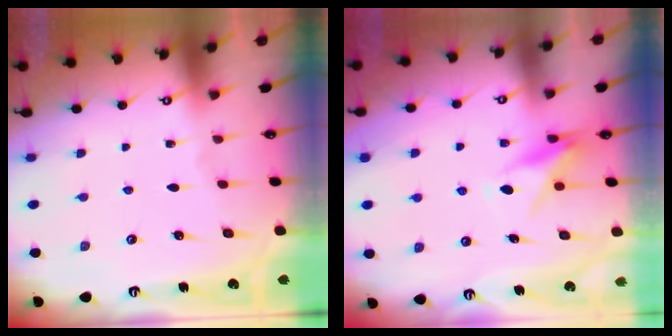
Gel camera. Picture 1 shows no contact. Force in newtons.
{"total": 8.1, "press": 8.0, "slide": 0.9}